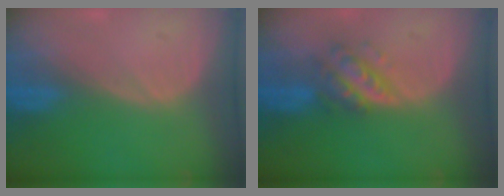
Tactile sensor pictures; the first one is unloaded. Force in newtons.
{"total": 5.5, "press": 5.1, "slide": 2.0}